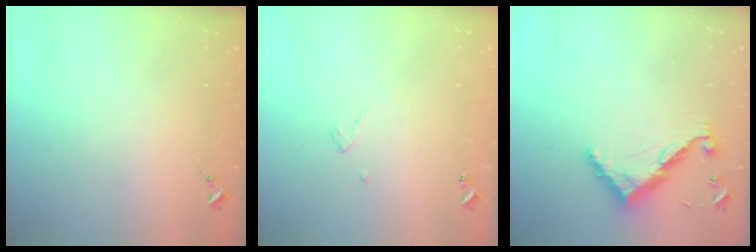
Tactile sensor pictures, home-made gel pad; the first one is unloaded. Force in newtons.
{"total": 3.2, "press": 3.2, "slide": 0.2}
{"total": 9.3, "press": 9.3, "slide": 0.3}